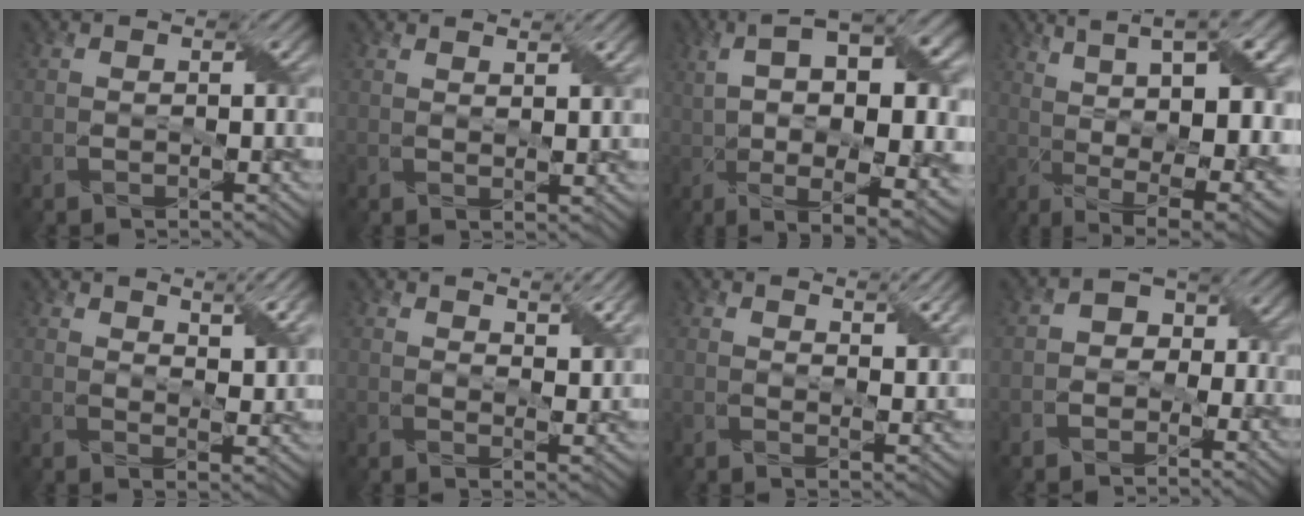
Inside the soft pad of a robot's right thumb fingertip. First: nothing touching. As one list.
[{"total": 1.9, "force": [1.5, -0.5, 1.0], "torque": [-0.017, -0.004, 0.036]}, {"total": 15.6, "force": [2.9, 5.0, 14.5], "torque": [-0.224, 0.011, 0.054]}, {"total": 16.9, "force": [3.9, 5.8, 15.4], "torque": [-0.219, 0.027, 0.082]}, {"total": 5.7, "force": [4.1, 0.5, 3.8], "torque": [-0.067, 0.001, 0.080]}, {"total": 4.2, "force": [3.3, 0.1, 2.5], "torque": [-0.049, -0.002, 0.064]}, {"total": 3.7, "force": [2.9, 0.1, 2.2], "torque": [-0.043, -0.002, 0.057]}, {"total": 2.6, "force": [-1.0, 2.2, 1.0], "torque": [-0.003, 0.009, -0.031]}]